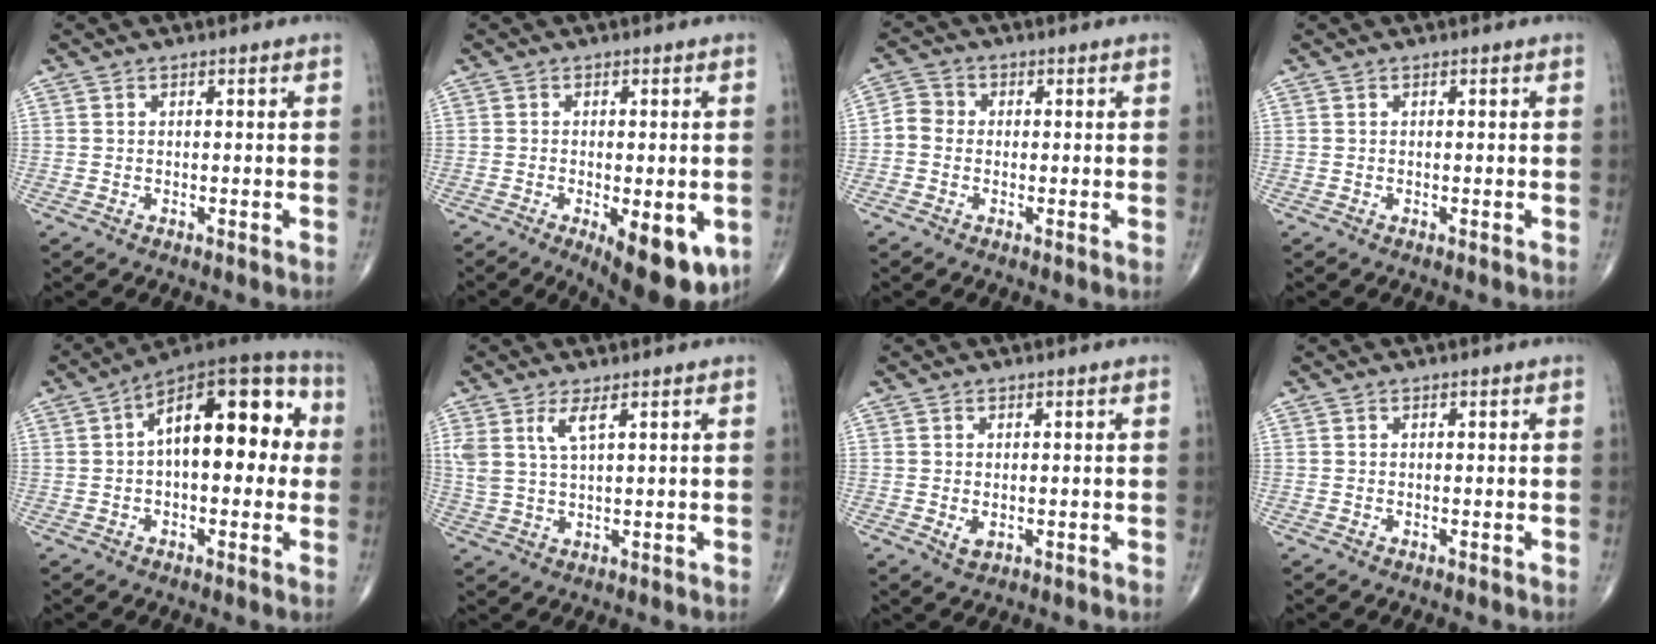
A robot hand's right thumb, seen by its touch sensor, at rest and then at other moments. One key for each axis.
{"total": 12.2, "fx": -4.5, "fy": 4.9, "fz": 10.2, "tx": -0.118, "ty": -0.010, "tz": -0.052}
{"total": 3.5, "fx": -0.6, "fy": 3.2, "fz": 1.4, "tx": -0.015, "ty": 0.010, "tz": -0.022}
{"total": 0.0}
{"total": 18.6, "fx": 2.6, "fy": 8.9, "fz": 16.1, "tx": -0.206, "ty": 0.041, "tz": 0.027}
{"total": 4.6, "fx": 2.3, "fy": 1.2, "fz": 3.8, "tx": -0.089, "ty": -0.011, "tz": 0.056}
{"total": 1.8, "fx": -0.1, "fy": 1.2, "fz": 1.4, "tx": -0.020, "ty": -0.003, "tz": 0.004}
{"total": 0.0}